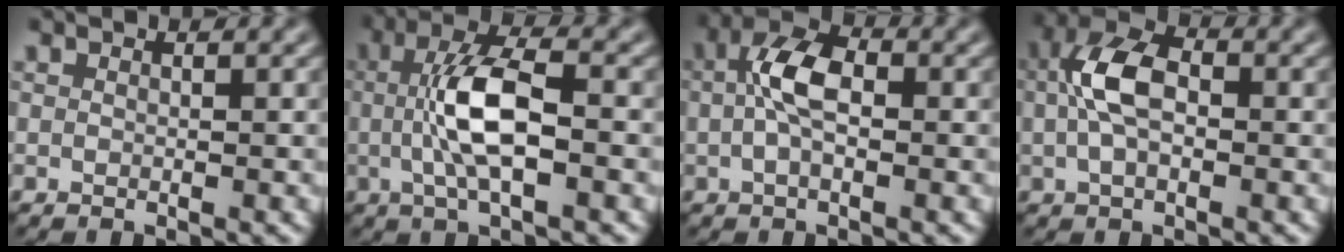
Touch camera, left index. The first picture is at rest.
{"total": 6.3, "force": [-0.3, 2.0, 5.9], "torque": [-0.124, 0.009, -0.010]}
{"total": 4.5, "force": [0.0, 2.4, 3.9], "torque": [-0.077, 0.013, -0.008]}
{"total": 5.3, "force": [0.0, 3.0, 4.4], "torque": [-0.093, 0.013, -0.007]}